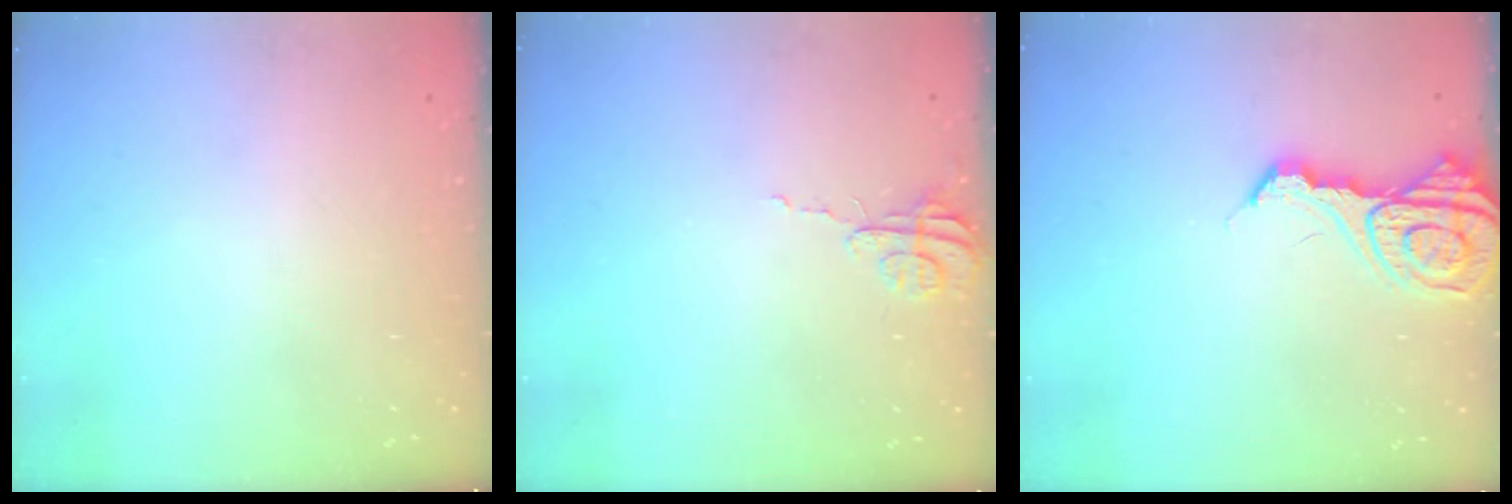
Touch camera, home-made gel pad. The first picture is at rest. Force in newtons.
{"total": 3.7, "press": 3.7, "slide": 0.3}
{"total": 12.0, "press": 11.9, "slide": 1.6}